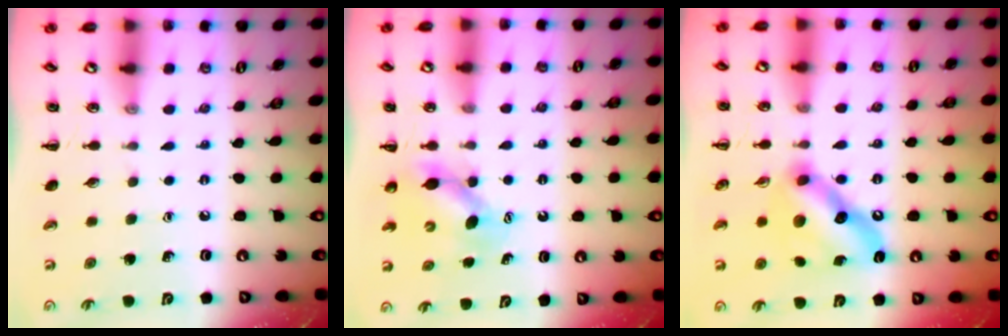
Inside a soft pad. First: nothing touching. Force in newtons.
{"total": 6.2, "press": 6.2, "slide": 0.7}
{"total": 13.1, "press": 13.0, "slide": 1.4}